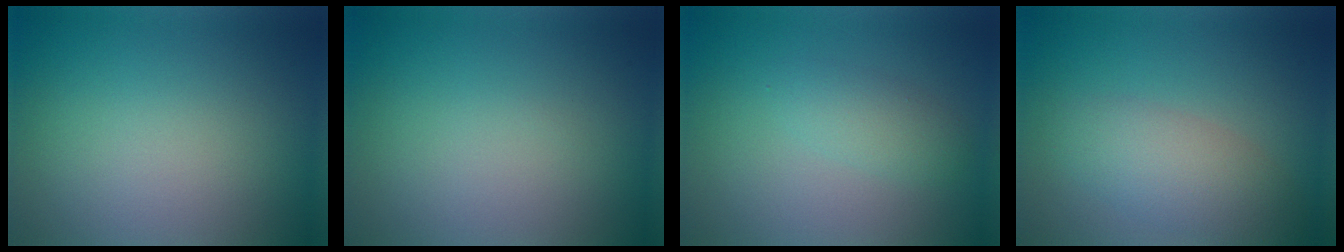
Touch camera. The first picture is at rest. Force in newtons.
{"total": 0.0}
{"total": 2.0, "press": 2.0, "slide": 0.1}
{"total": 4.0, "press": 4.0, "slide": 0.3}